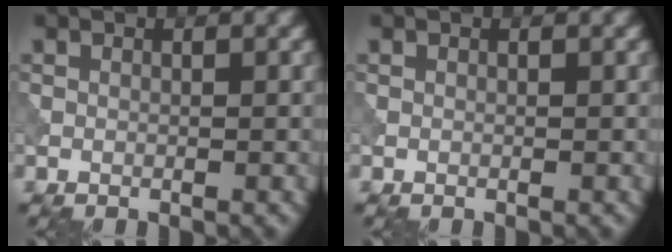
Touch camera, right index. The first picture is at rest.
{"total": 0.0}